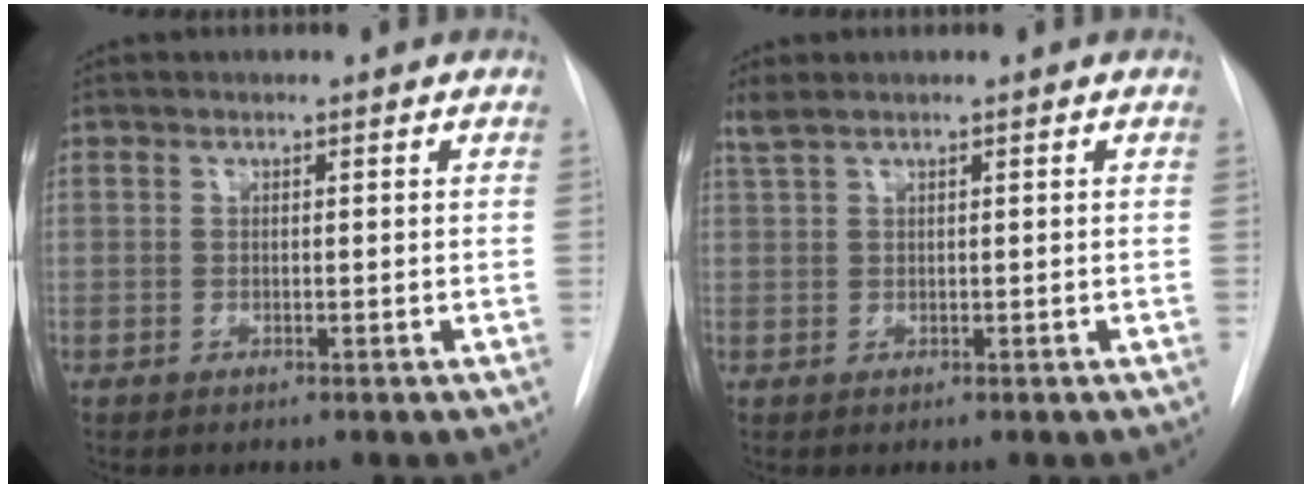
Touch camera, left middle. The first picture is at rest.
{"total": 1.8, "force": [1.4, 0.1, 1.2], "torque": [-0.038, 0.022, 0.035]}